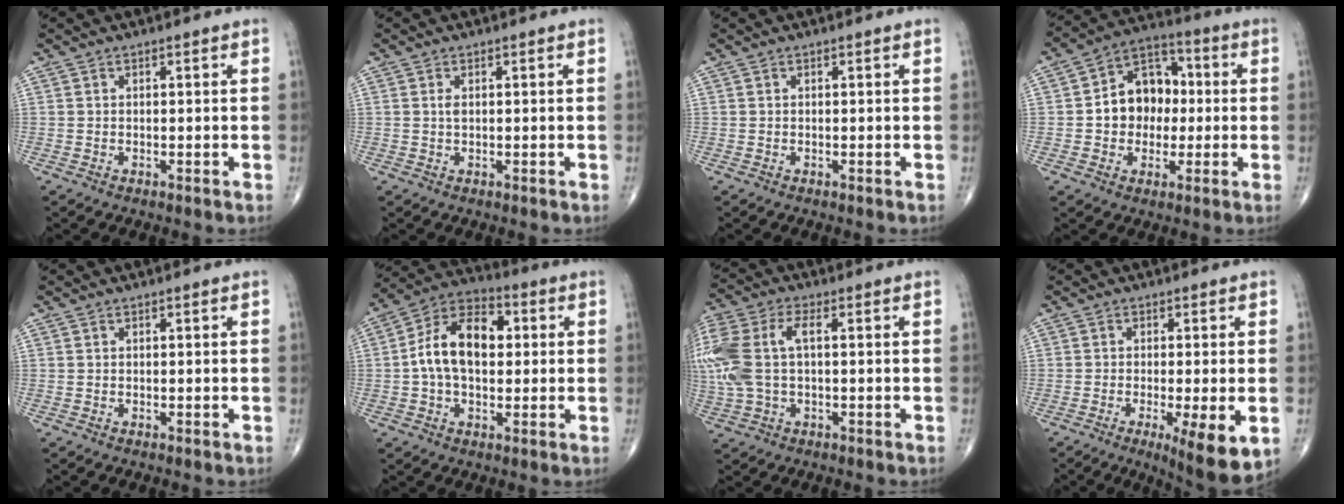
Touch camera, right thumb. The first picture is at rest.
{"total": 0.9, "force": [0.2, 0.4, 0.8], "torque": [-0.015, -0.002, 0.003]}
{"total": 0.0}
{"total": 12.1, "force": [0.0, 9.4, 7.5], "torque": [-0.074, 0.032, -0.009]}
{"total": 0.0}
{"total": 13.7, "force": [1.1, 8.5, 10.7], "torque": [-0.176, 0.031, 0.007]}
{"total": 14.0, "force": [1.2, 7.5, 11.8], "torque": [-0.309, 0.029, 0.026]}
{"total": 9.6, "force": [-3.0, 2.0, 8.9], "torque": [-0.131, -0.023, -0.043]}